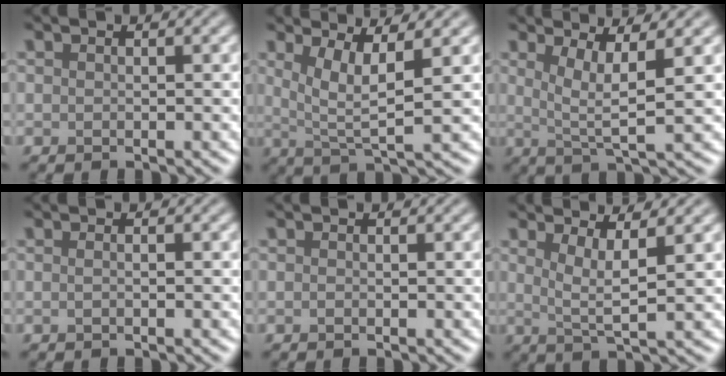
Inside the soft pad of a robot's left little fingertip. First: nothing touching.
{"total": 4.6, "force": [1.5, 1.0, 4.3], "torque": [-0.077, -0.006, 0.031]}
{"total": 4.2, "force": [1.3, 0.8, 3.9], "torque": [-0.069, -0.006, 0.026]}
{"total": 0.9, "force": [0.1, 0.4, 0.9], "torque": [-0.006, -0.008, -0.005]}
{"total": 0.0}
{"total": 3.3, "force": [1.2, 0.6, 3.0], "torque": [-0.052, -0.008, 0.025]}